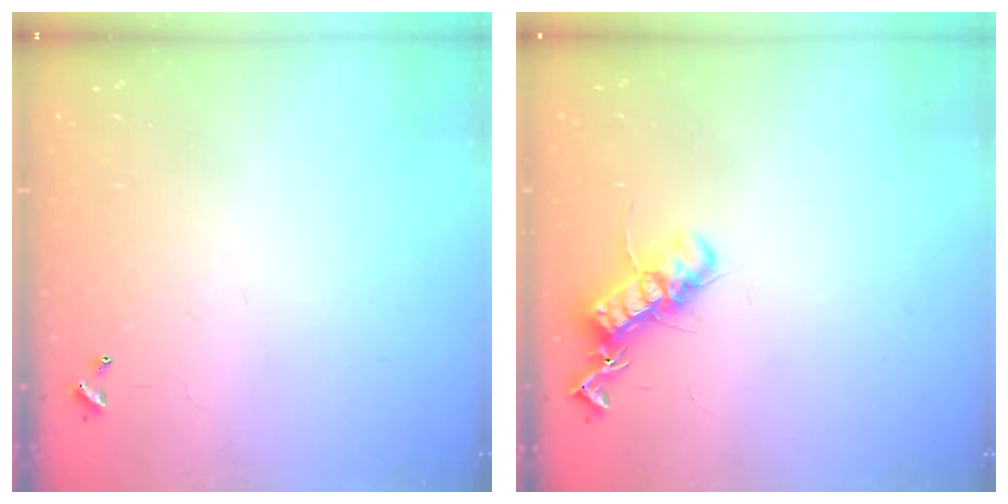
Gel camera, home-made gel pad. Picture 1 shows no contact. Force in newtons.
{"total": 13.0, "press": 13.0, "slide": 0.3}